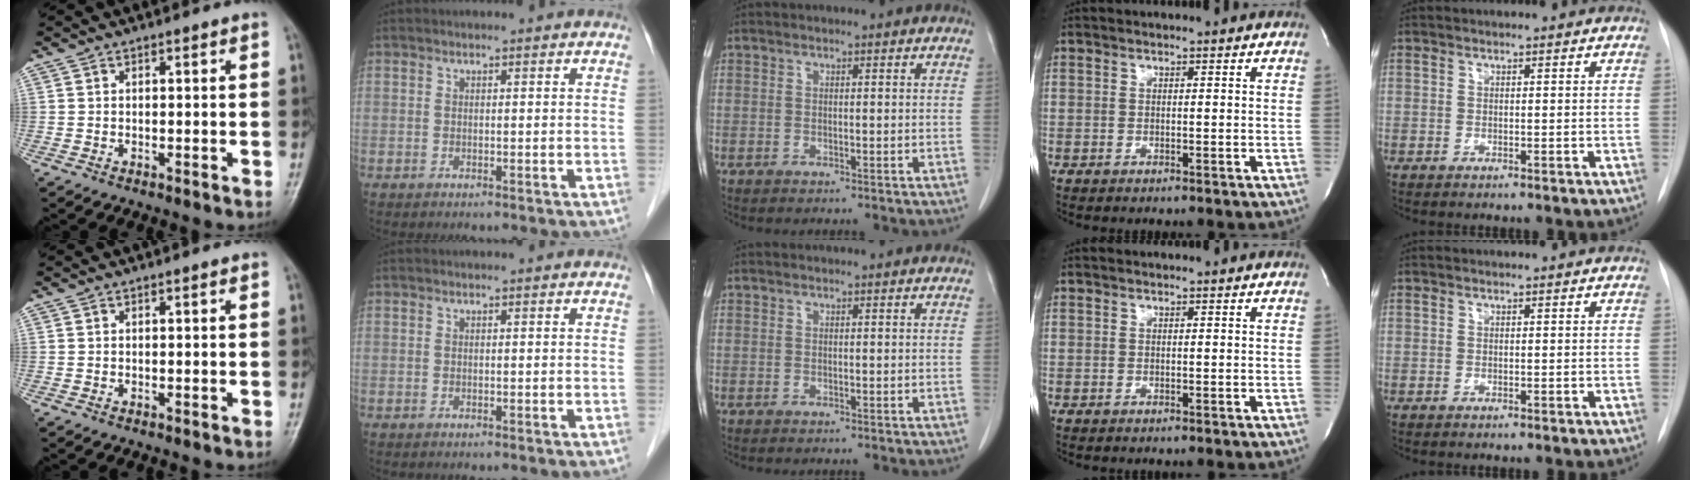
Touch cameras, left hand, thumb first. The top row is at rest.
{}